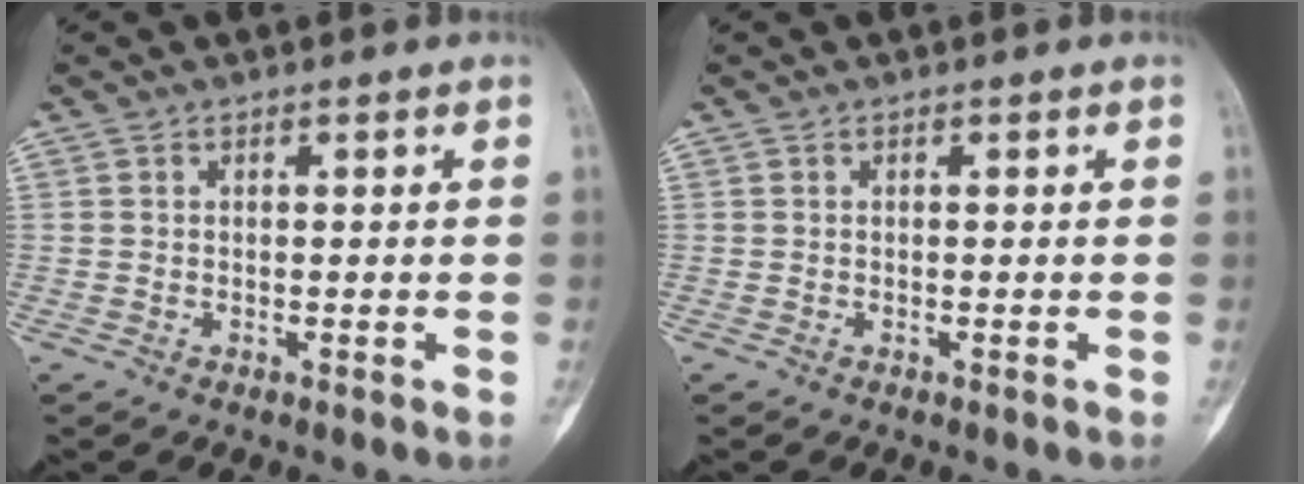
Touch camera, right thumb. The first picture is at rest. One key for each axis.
{"total": 0.0}